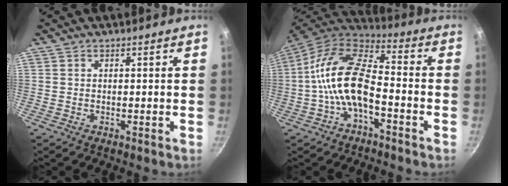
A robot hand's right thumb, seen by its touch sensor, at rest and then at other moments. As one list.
[{"total": 14.2, "force": [-3.6, 7.2, 11.8], "torque": [-0.214, 0.049, -0.082]}]